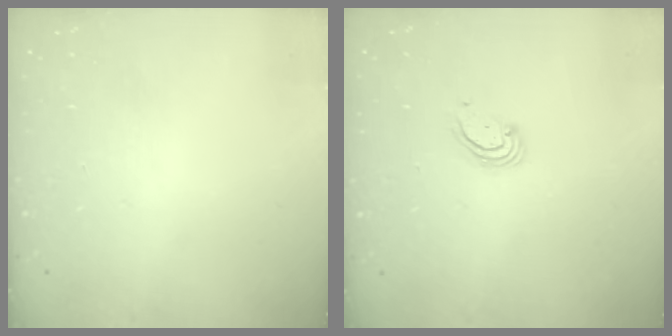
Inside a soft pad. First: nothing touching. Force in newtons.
{"total": 2.3, "press": 2.3, "slide": 0.2}